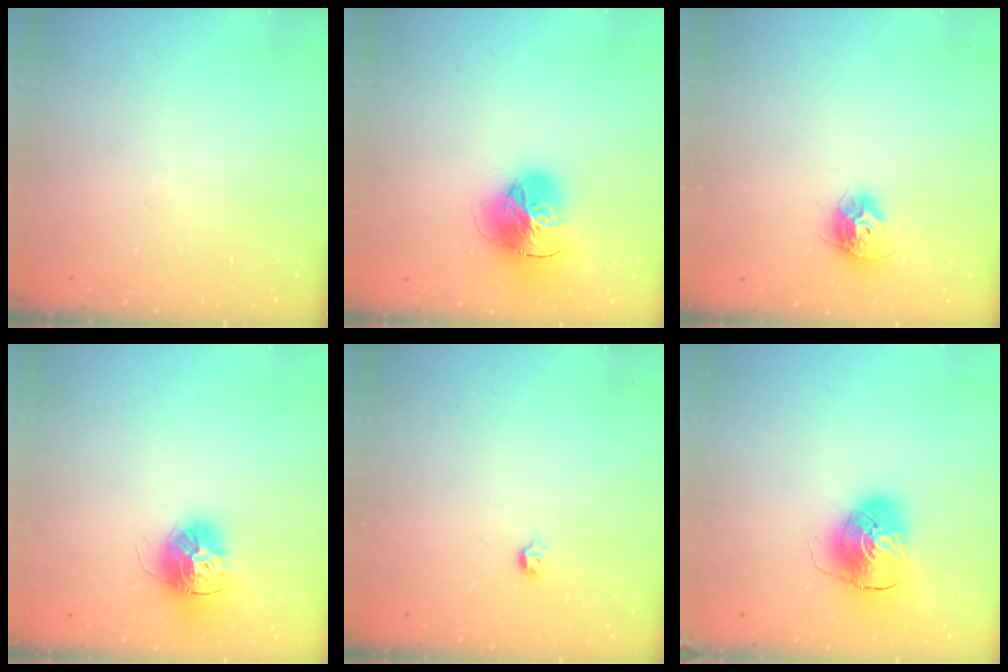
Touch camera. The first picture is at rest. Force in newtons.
{"total": 17.1, "press": 17.0, "slide": 1.9}
{"total": 9.9, "press": 9.8, "slide": 0.5}
{"total": 14.9, "press": 14.8, "slide": 1.3}
{"total": 2.8, "press": 2.7, "slide": 0.8}
{"total": 10.0, "press": 9.9, "slide": 1.5}